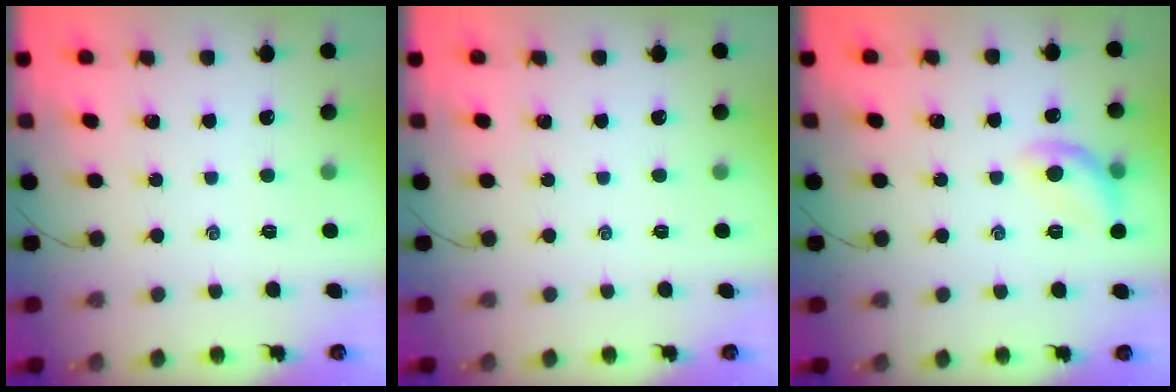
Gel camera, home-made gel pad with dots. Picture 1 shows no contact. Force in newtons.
{"total": 0.0}
{"total": 9.6, "press": 9.6, "slide": 0.7}